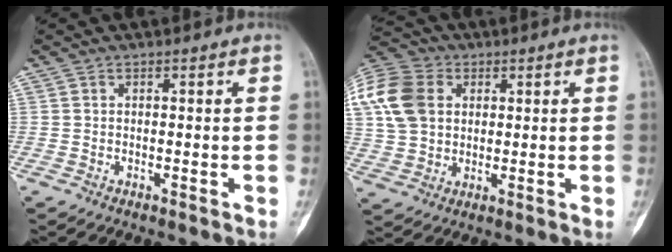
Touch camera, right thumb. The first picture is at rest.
{"total": 20.1, "force": [5.5, 15.2, 12.0], "torque": [-0.279, 0.034, 0.107]}